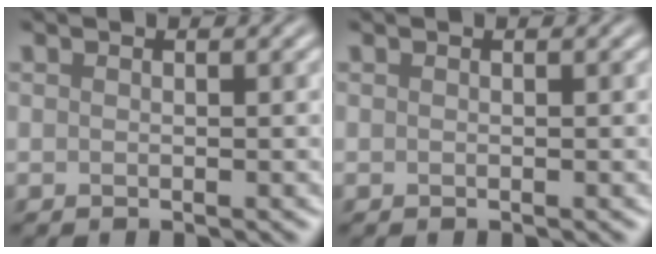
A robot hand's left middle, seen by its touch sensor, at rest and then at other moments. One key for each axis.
{"total": 0.0}